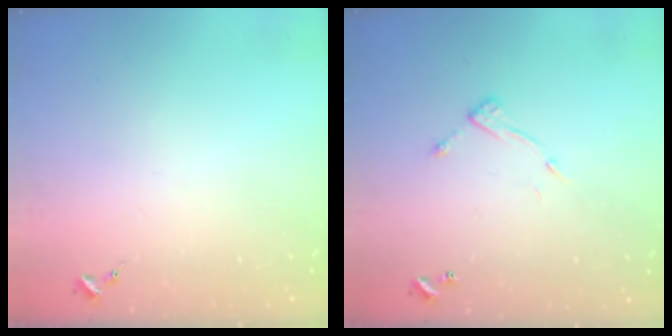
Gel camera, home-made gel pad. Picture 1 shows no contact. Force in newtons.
{"total": 7.9, "press": 7.9, "slide": 0.3}